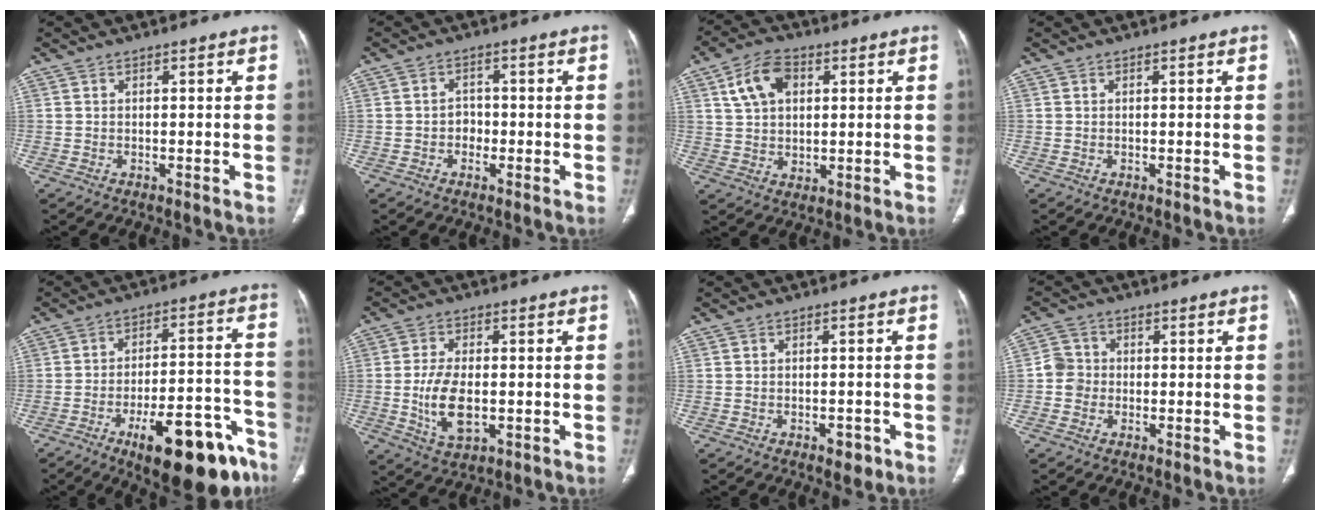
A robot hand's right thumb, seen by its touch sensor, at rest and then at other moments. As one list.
[{"total": 2.7, "force": [-0.8, 2.3, 1.2], "torque": [-0.001, 0.010, -0.019]}, {"total": 9.5, "force": [3.4, 6.3, 6.2], "torque": [-0.100, -0.003, 0.061]}, {"total": 0.0}, {"total": 21.3, "force": [-12.7, 7.4, 15.4], "torque": [-0.147, 0.086, -0.178]}, {"total": 9.1, "force": [-1.3, 4.9, 7.6], "torque": [-0.141, -0.004, -0.016]}, {"total": 2.7, "force": [-1.4, 1.5, 1.7], "torque": [-0.012, 0.006, -0.013]}, {"total": 3.9, "force": [-0.6, 3.7, 1.1], "torque": [0.000, 0.009, -0.021]}]